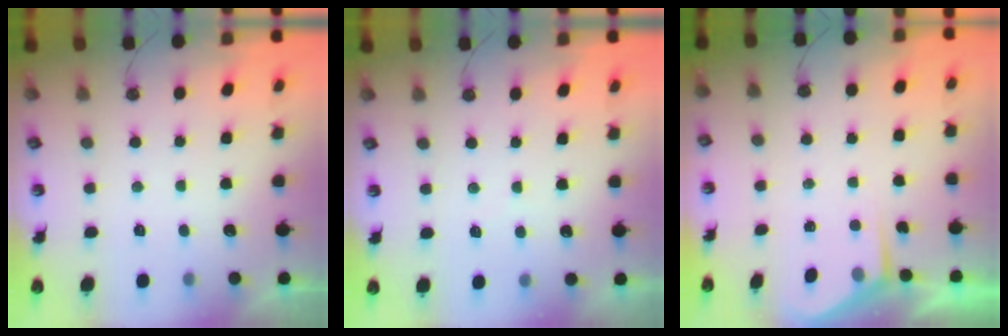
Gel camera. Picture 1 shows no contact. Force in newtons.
{"total": 2.0, "press": 2.0, "slide": 0.3}
{"total": 2.7, "press": 2.7, "slide": 0.4}